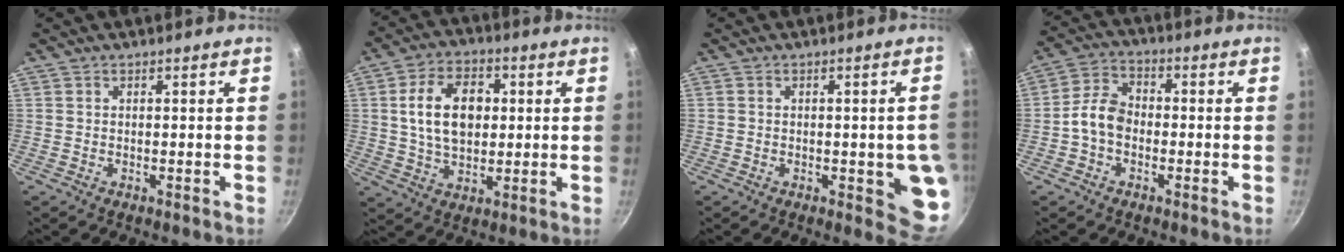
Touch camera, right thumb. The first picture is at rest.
{"total": 12.5, "force": [1.8, 8.4, 9.1], "torque": [-0.134, 0.005, 0.029]}
{"total": 8.1, "force": [-1.4, 3.0, 7.5], "torque": [-0.052, 0.001, -0.015]}
{"total": 6.9, "force": [-1.6, 5.0, 4.5], "torque": [-0.067, 0.029, -0.045]}